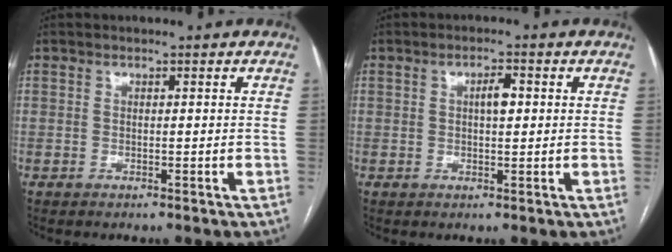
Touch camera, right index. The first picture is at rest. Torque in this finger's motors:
{"motor_torque": [0.48, 0.06, 0.15, 0.05]}